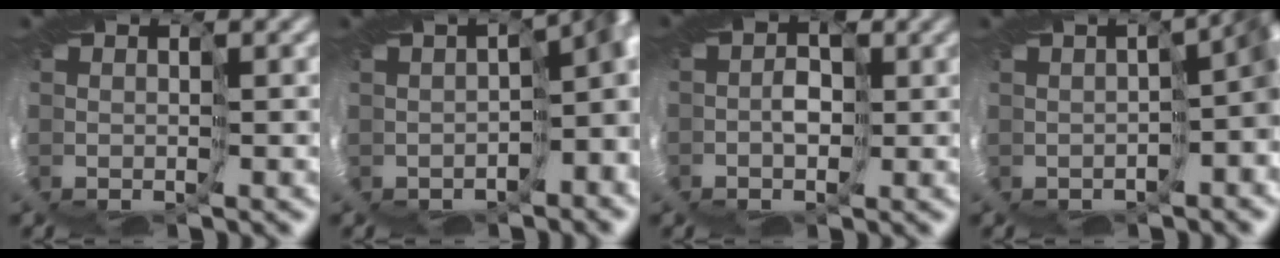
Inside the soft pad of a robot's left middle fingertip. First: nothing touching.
{"total": 8.8, "force": [-1.7, 4.9, 7.2], "torque": [-0.059, -0.023, -0.009]}
{"total": 2.3, "force": [-0.5, 1.9, 1.1], "torque": [-0.010, 0.001, -0.006]}
{"total": 7.0, "force": [-1.0, 2.8, 6.3], "torque": [-0.078, -0.026, -0.010]}